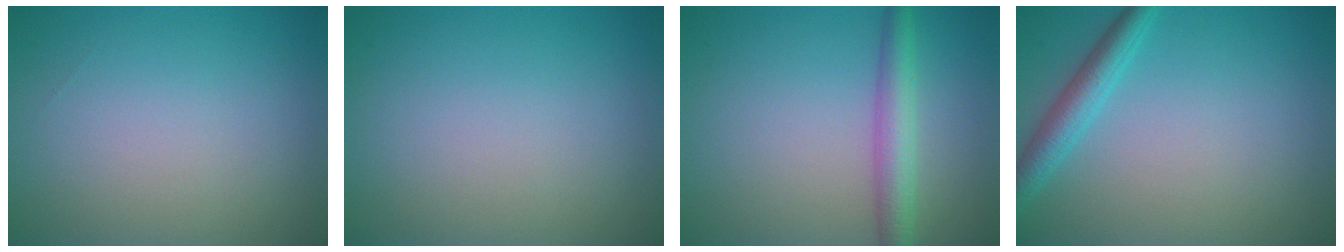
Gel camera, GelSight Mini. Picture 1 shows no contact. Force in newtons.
{"total": 0.0}
{"total": 3.5, "press": 3.5, "slide": 0.1}
{"total": 2.8, "press": 2.8, "slide": 0.1}